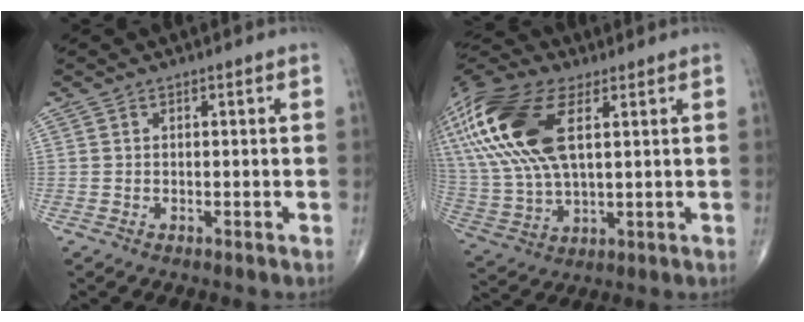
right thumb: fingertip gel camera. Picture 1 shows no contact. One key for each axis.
{"total": 25.0, "fx": 8.5, "fy": 12.1, "fz": 20.2, "tx": -0.472, "ty": 0.007, "tz": 0.162}